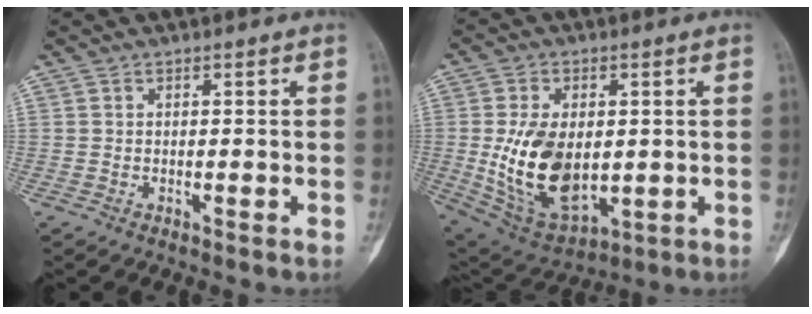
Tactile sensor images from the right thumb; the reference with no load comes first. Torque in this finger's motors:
{"motor_torque": [2.09, 1.85, 1.22, -0.95, 0.37]}